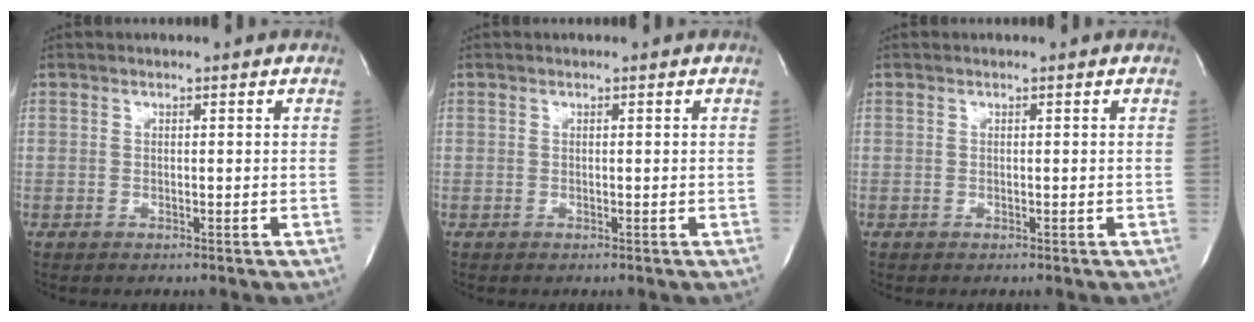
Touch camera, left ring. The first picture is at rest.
{"total": 0.0}
{"total": 0.0}